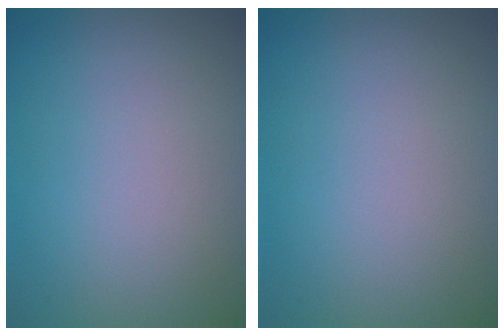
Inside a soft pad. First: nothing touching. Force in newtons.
{"total": 0.0}